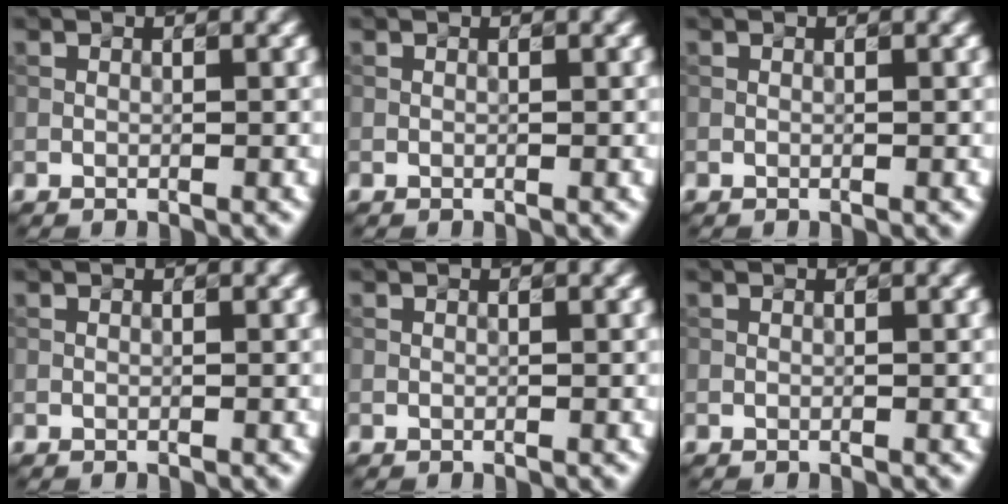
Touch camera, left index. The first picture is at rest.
{"total": 0.0}
{"total": 0.0}
{"total": 0.0}
{"total": 0.0}
{"total": 0.0}